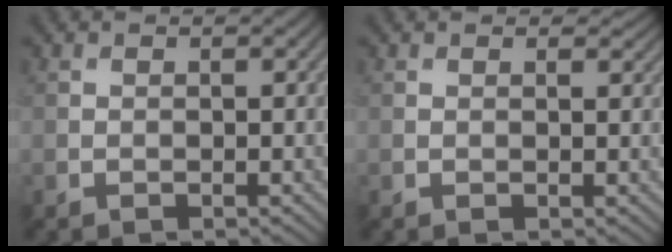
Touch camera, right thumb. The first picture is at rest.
{"total": 1.7, "force": [1.3, 0.7, 0.9], "torque": [-0.019, 0.000, 0.019]}